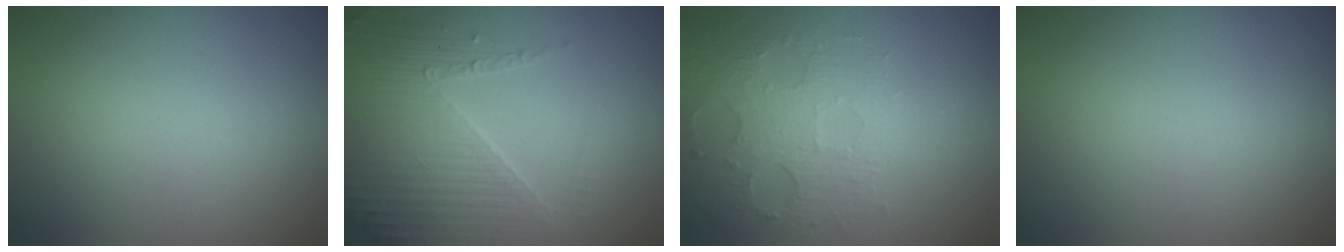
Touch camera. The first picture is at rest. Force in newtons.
{"total": 4.3, "press": 4.1, "slide": 1.4}
{"total": 3.6, "press": 3.2, "slide": 1.6}
{"total": 0.0}